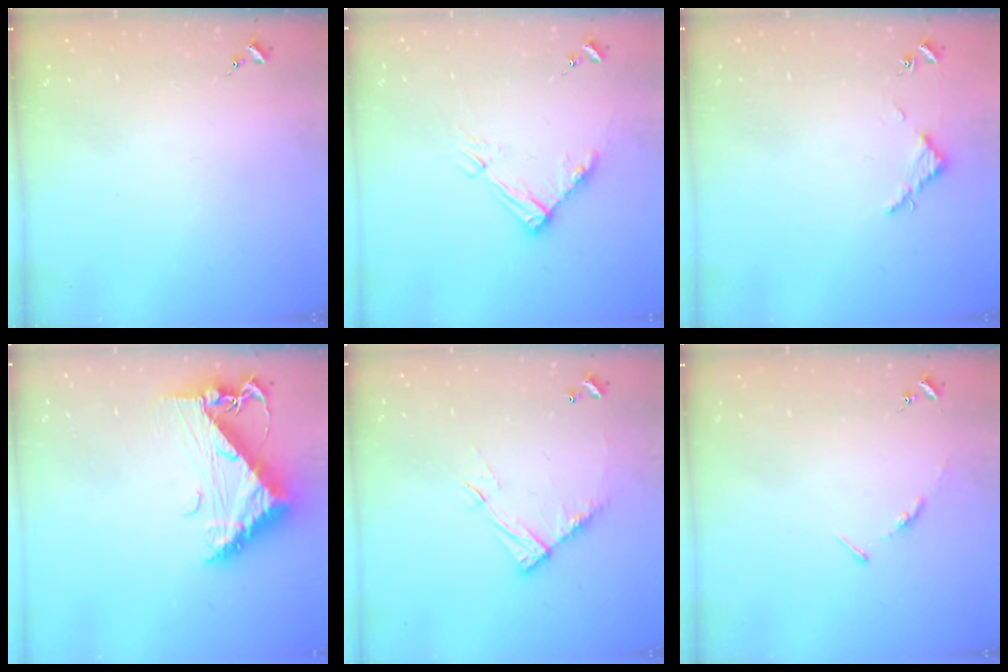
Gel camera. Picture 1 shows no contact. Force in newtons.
{"total": 9.8, "press": 9.8, "slide": 1.0}
{"total": 2.8, "press": 2.8, "slide": 0.3}
{"total": 11.4, "press": 11.3, "slide": 1.4}
{"total": 11.5, "press": 11.5, "slide": 0.8}
{"total": 3.4, "press": 3.4, "slide": 0.3}